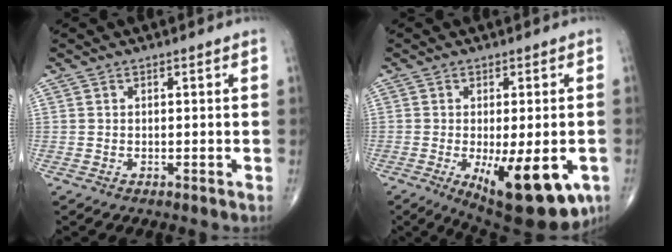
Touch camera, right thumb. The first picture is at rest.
{"total": 16.3, "force": [-5.8, 6.0, 14.0], "torque": [-0.164, -0.013, -0.065]}